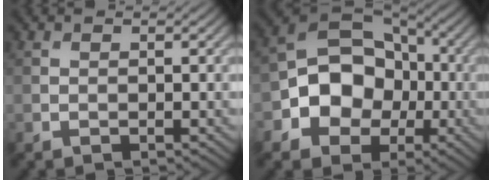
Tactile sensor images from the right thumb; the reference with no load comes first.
{"total": 10.4, "force": [-2.3, 8.2, 5.9], "torque": [-0.098, -0.001, -0.063]}